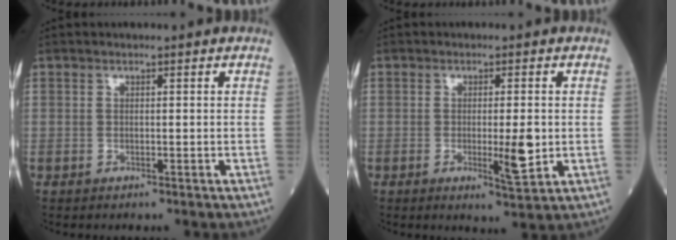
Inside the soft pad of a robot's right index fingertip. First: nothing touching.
{"total": 4.8, "force": [-0.6, 0.6, 4.7], "torque": [-0.073, -0.007, -0.007]}